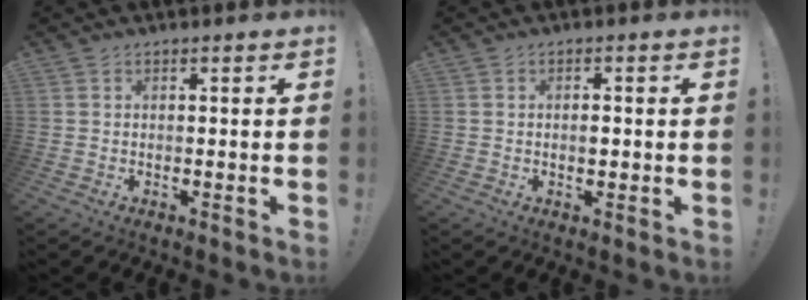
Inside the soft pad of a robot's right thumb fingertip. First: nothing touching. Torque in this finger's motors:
{"motor_torque": [-0.17, 0.04, -0.43, 0.10, -0.04]}